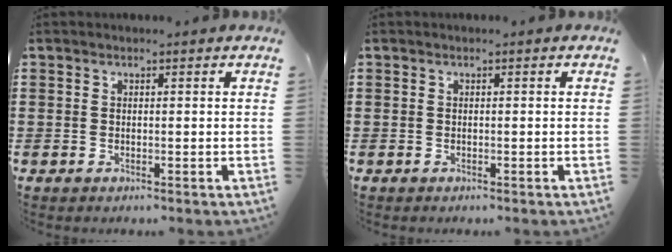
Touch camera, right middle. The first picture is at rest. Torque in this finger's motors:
{"motor_torque": [-0.42, -0.37, -0.01, -0.01]}